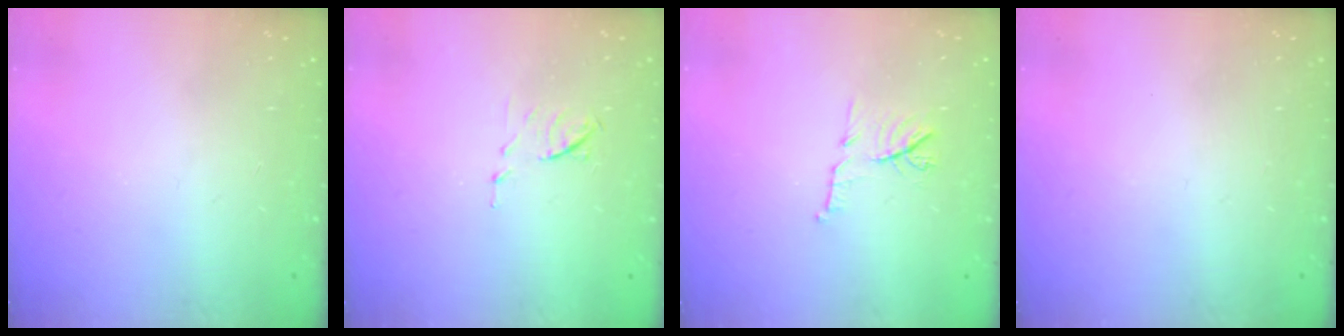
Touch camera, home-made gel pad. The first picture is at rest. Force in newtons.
{"total": 6.2, "press": 6.2, "slide": 0.9}
{"total": 7.5, "press": 7.5, "slide": 0.7}
{"total": 0.0}